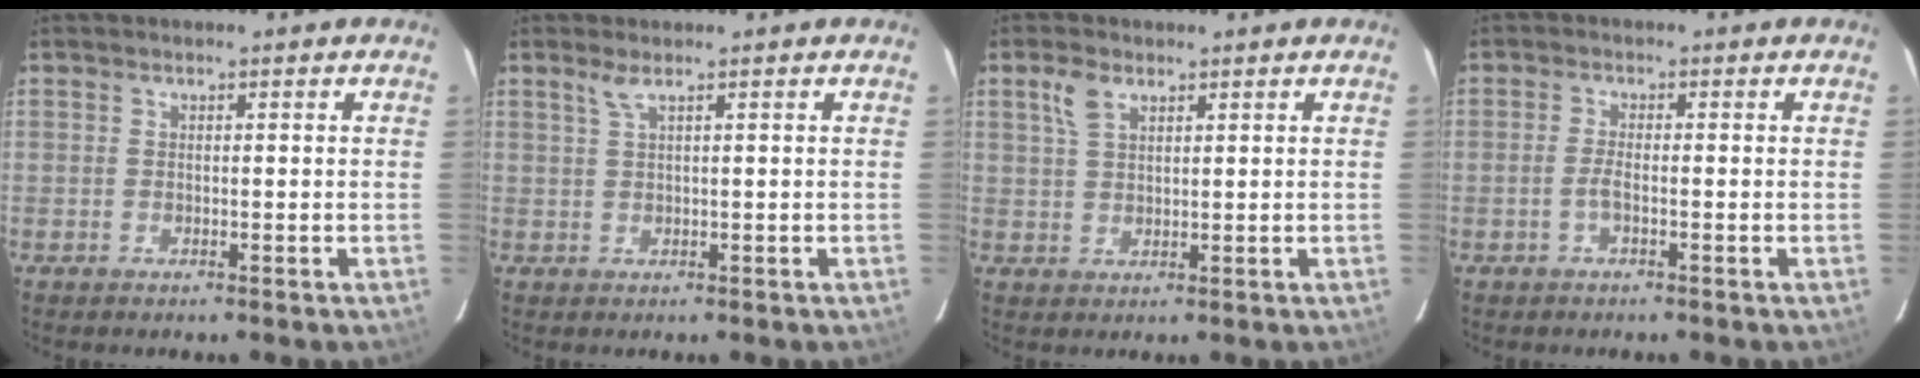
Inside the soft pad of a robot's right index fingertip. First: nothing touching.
{"total": 1.5, "force": [0.8, -0.3, 1.1], "torque": [-0.023, 0.002, 0.019]}
{"total": 3.9, "force": [2.2, 2.1, 2.4], "torque": [-0.050, 0.009, 0.045]}
{"total": 2.0, "force": [-0.8, 0.4, 1.7], "torque": [-0.040, 0.002, -0.019]}